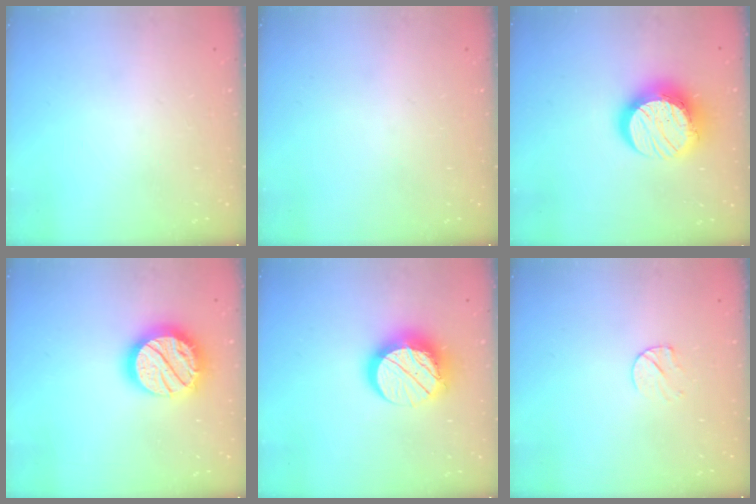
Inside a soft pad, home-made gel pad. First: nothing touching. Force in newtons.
{"total": 0.0}
{"total": 14.8, "press": 14.7, "slide": 1.1}
{"total": 20.6, "press": 20.6, "slide": 1.6}
{"total": 14.1, "press": 14.0, "slide": 1.3}
{"total": 6.2, "press": 6.1, "slide": 0.5}